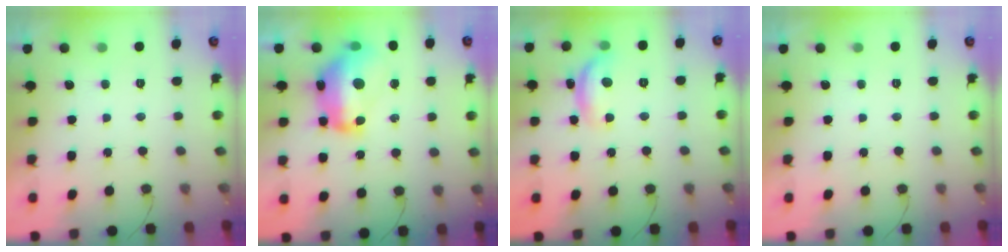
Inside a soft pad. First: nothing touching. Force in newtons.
{"total": 16.8, "press": 16.7, "slide": 1.0}
{"total": 11.2, "press": 11.2, "slide": 0.6}
{"total": 0.0}